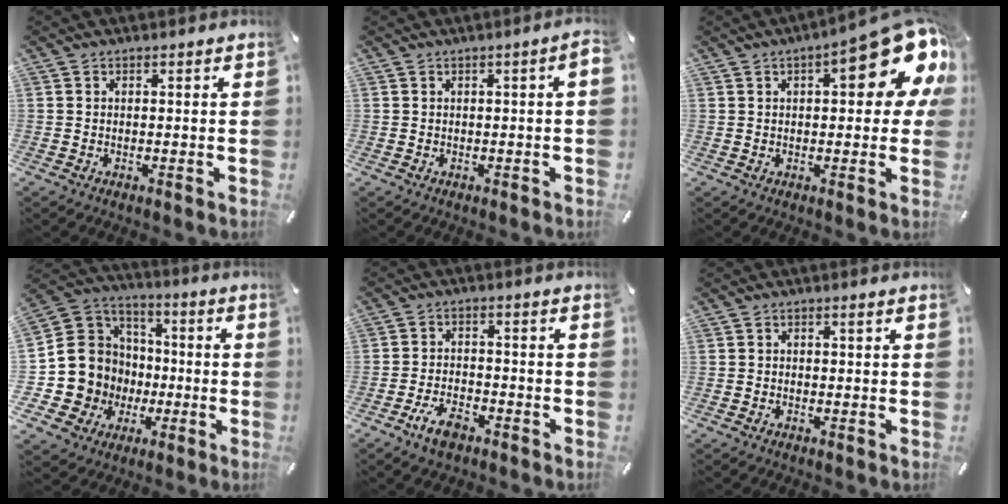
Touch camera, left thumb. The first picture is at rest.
{"total": 1.9, "force": [-0.1, 0.2, 1.8], "torque": [-0.029, -0.001, -0.002]}
{"total": 18.4, "force": [7.0, 6.8, 15.6], "torque": [-0.189, -0.042, 0.108]}
{"total": 14.0, "force": [-2.9, 13.6, 1.4], "torque": [-0.033, 0.006, -0.030]}
{"total": 6.0, "force": [-3.7, 3.0, 3.6], "torque": [-0.071, 0.019, -0.069]}
{"total": 0.7, "force": [0.0, 0.5, 0.4], "torque": [-0.008, 0.005, -0.003]}